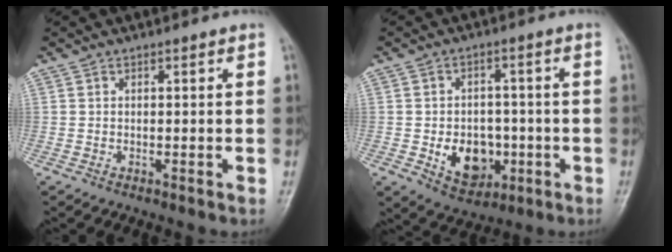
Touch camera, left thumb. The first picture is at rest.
{"total": 9.6, "force": [-2.6, 7.2, 5.8], "torque": [-0.049, 0.011, -0.033]}